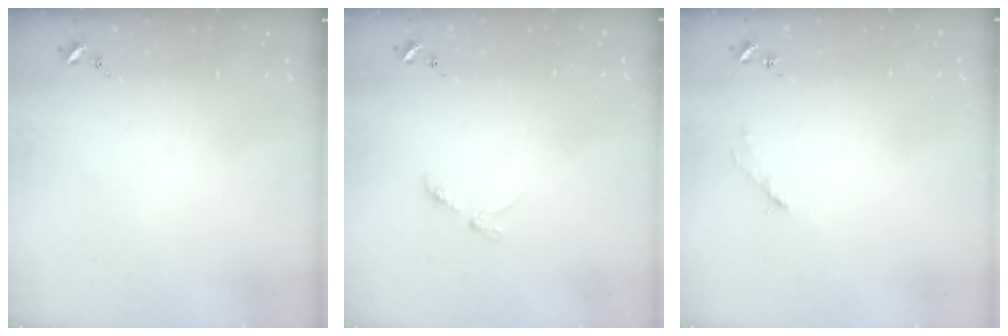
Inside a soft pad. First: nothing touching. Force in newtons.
{"total": 2.8, "press": 2.8, "slide": 0.5}
{"total": 2.6, "press": 2.6, "slide": 0.3}